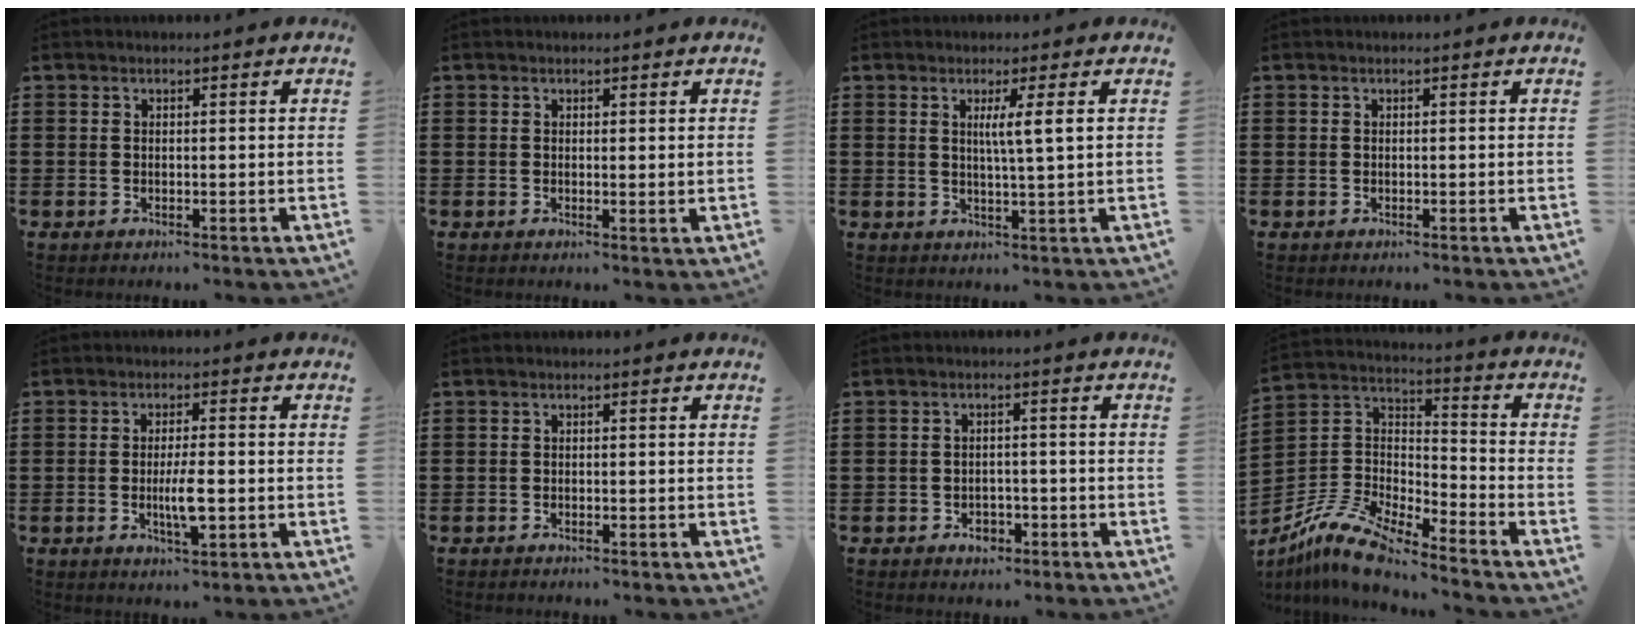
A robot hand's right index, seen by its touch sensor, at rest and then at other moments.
{"total": 0.7, "force": [0.7, 0.3, 0.2], "torque": [-0.006, 0.002, 0.012]}
{"total": 3.7, "force": [1.0, -0.7, 3.5], "torque": [-0.069, -0.008, 0.013]}
{"total": 0.0}
{"total": 4.7, "force": [-1.0, 0.9, 4.6], "torque": [-0.084, -0.004, -0.019]}
{"total": 0.5, "force": [-0.5, 0.0, 0.1], "torque": [-0.005, -0.002, -0.011]}
{"total": 2.3, "force": [-1.5, 1.5, 0.9], "torque": [-0.020, 0.001, -0.031]}
{"total": 11.0, "force": [-9.8, 2.3, 4.5], "torque": [-0.113, 0.020, -0.201]}